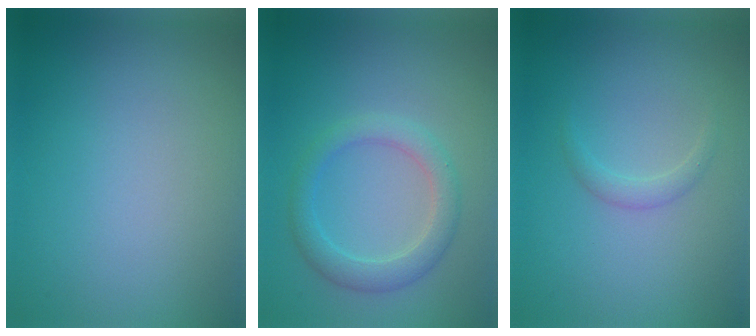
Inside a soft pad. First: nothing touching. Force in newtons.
{"total": 2.9, "press": 2.9, "slide": 0.2}
{"total": 1.1, "press": 1.1, "slide": 0.1}